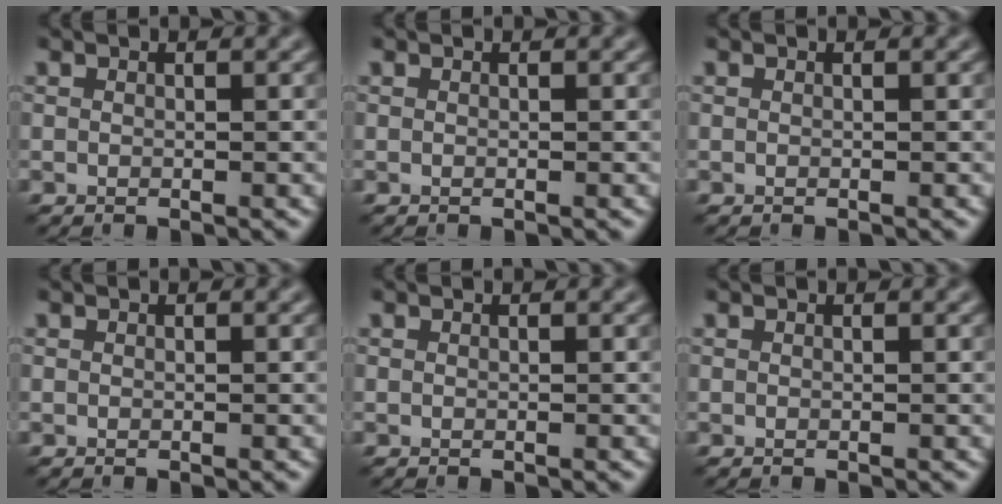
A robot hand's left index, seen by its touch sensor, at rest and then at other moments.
{"total": 0.0}
{"total": 0.0}
{"total": 0.0}
{"total": 0.0}
{"total": 0.0}